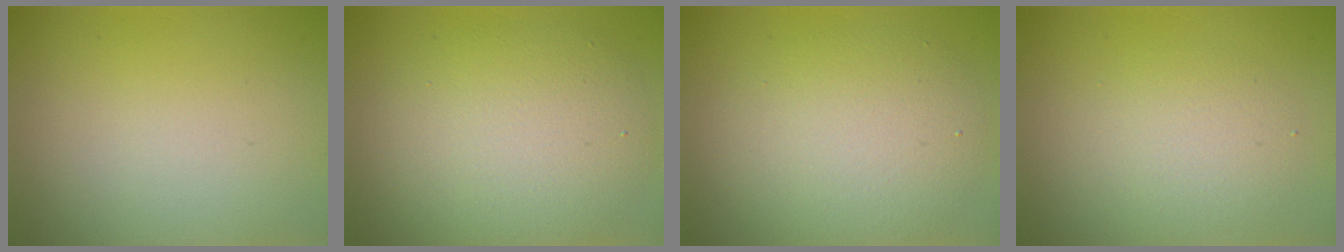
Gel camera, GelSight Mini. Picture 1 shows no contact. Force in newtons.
{"total": 6.7, "press": 6.7, "slide": 0.3}
{"total": 5.9, "press": 5.9, "slide": 0.4}
{"total": 2.9, "press": 2.9, "slide": 0.2}